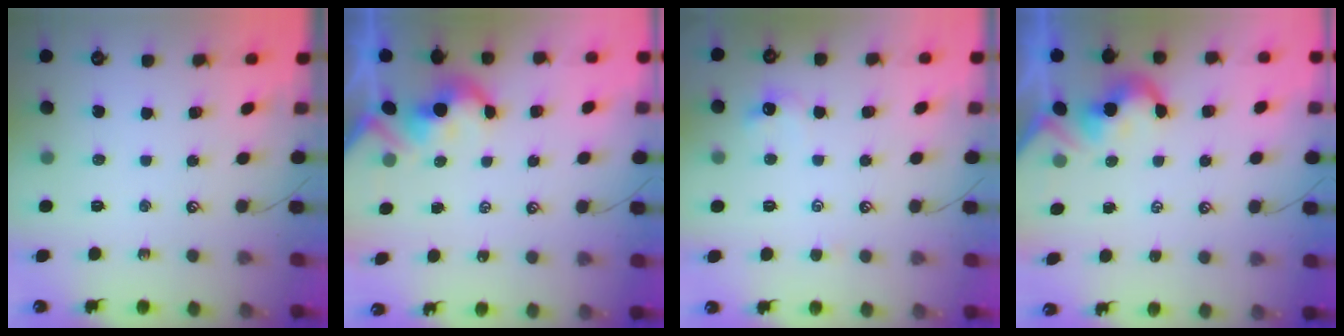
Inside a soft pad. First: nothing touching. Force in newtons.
{"total": 3.8, "press": 3.8, "slide": 0.7}
{"total": 0.8, "press": 0.6, "slide": 0.5}
{"total": 2.2, "press": 2.1, "slide": 0.4}